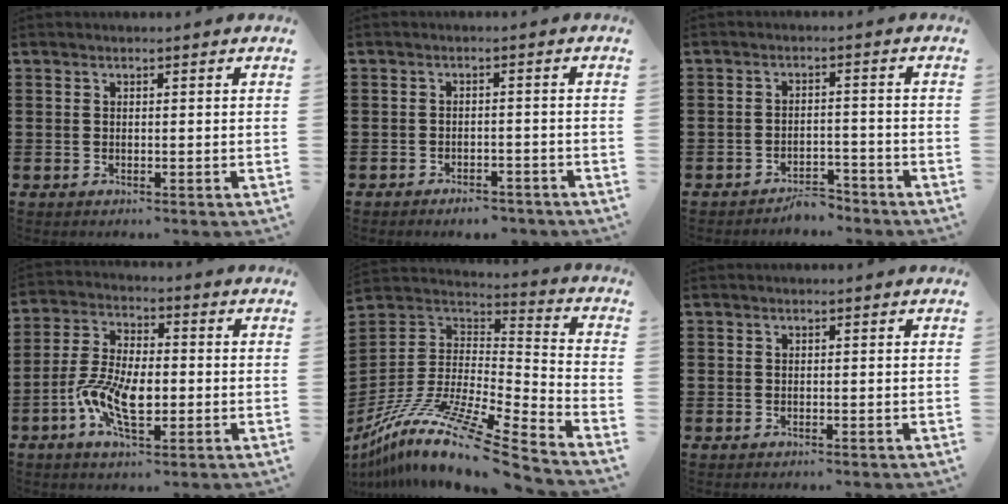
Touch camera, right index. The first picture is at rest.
{"total": 2.4, "force": [-2.4, 0.3, 0.2], "torque": [-0.011, -0.001, -0.048]}
{"total": 3.3, "force": [-3.2, 0.6, 0.5], "torque": [-0.012, 0.006, -0.066]}
{"total": 9.2, "force": [-2.6, 4.3, 7.7], "torque": [-0.179, -0.009, -0.051]}
{"total": 13.5, "force": [-10.2, 1.3, 8.7], "torque": [-0.183, 0.001, -0.197]}
{"total": 0.0}